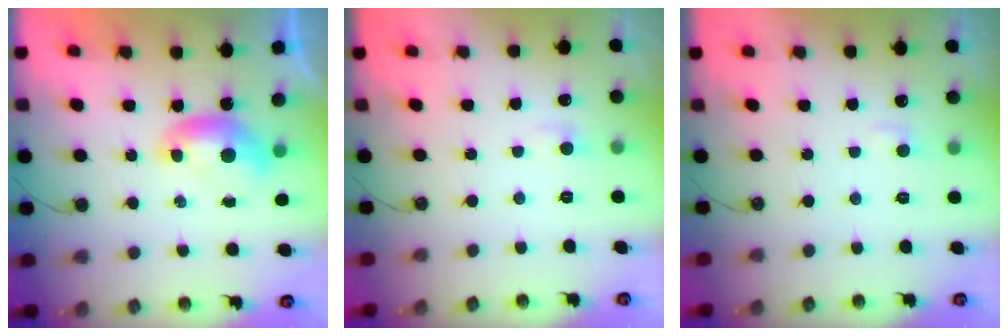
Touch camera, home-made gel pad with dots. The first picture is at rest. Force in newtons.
{"total": 0.8, "press": 0.0, "slide": 0.8}
{"total": 2.5, "press": 2.4, "slide": 0.5}